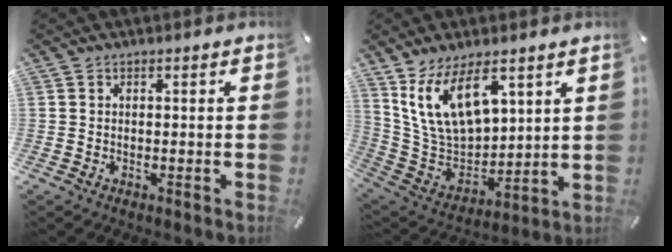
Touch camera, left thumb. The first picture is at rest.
{"total": 15.4, "force": [8.7, 8.9, 9.2], "torque": [-0.200, -0.036, 0.163]}